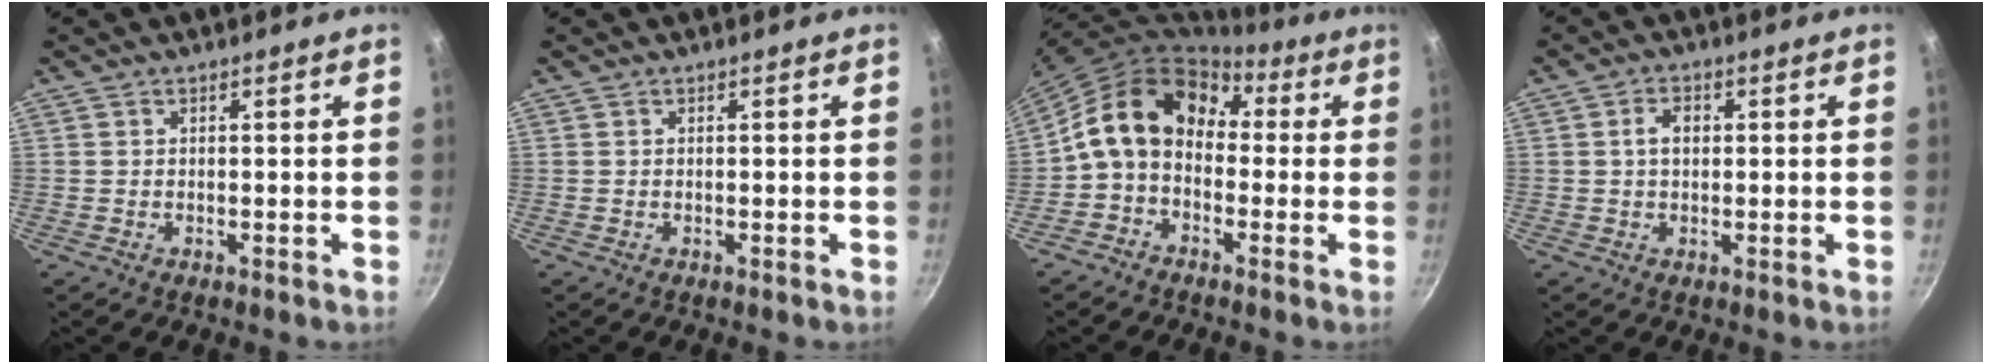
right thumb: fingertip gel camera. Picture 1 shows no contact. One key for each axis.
{"total": 0.0}
{"total": 13.8, "fx": 1.0, "fy": 10.2, "fz": 9.3, "tx": -0.145, "ty": 0.045, "tz": -0.008}
{"total": 3.3, "fx": 0.4, "fy": 2.3, "fz": 2.3, "tx": -0.029, "ty": 0.009, "tz": 0.005}